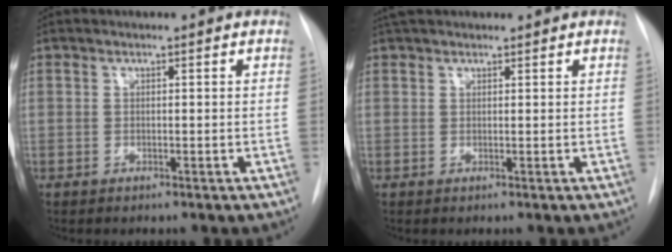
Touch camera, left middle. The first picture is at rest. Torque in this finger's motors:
{"motor_torque": [0.39, -0.41, -0.05, 0.00]}